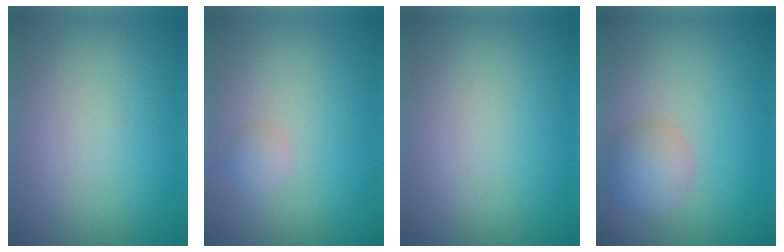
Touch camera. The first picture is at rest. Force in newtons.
{"total": 1.0, "press": 1.0, "slide": 0.1}
{"total": 0.0}
{"total": 2.9, "press": 2.9, "slide": 0.2}